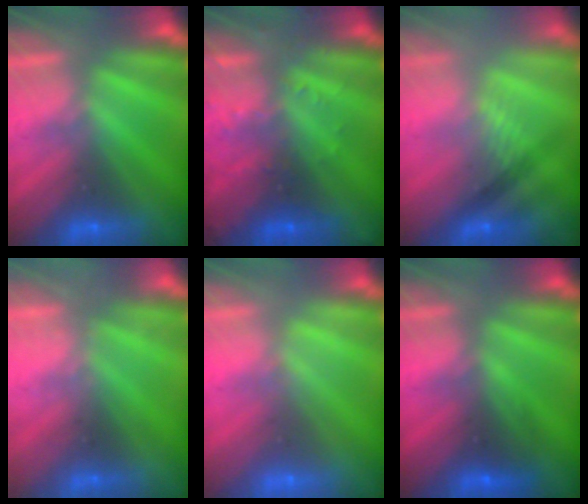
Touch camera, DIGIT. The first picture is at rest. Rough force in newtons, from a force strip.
{"total": 2.9}
{"total": 2.2}
{"total": 2.0}
{"total": 1.8}
{"total": 2.7}